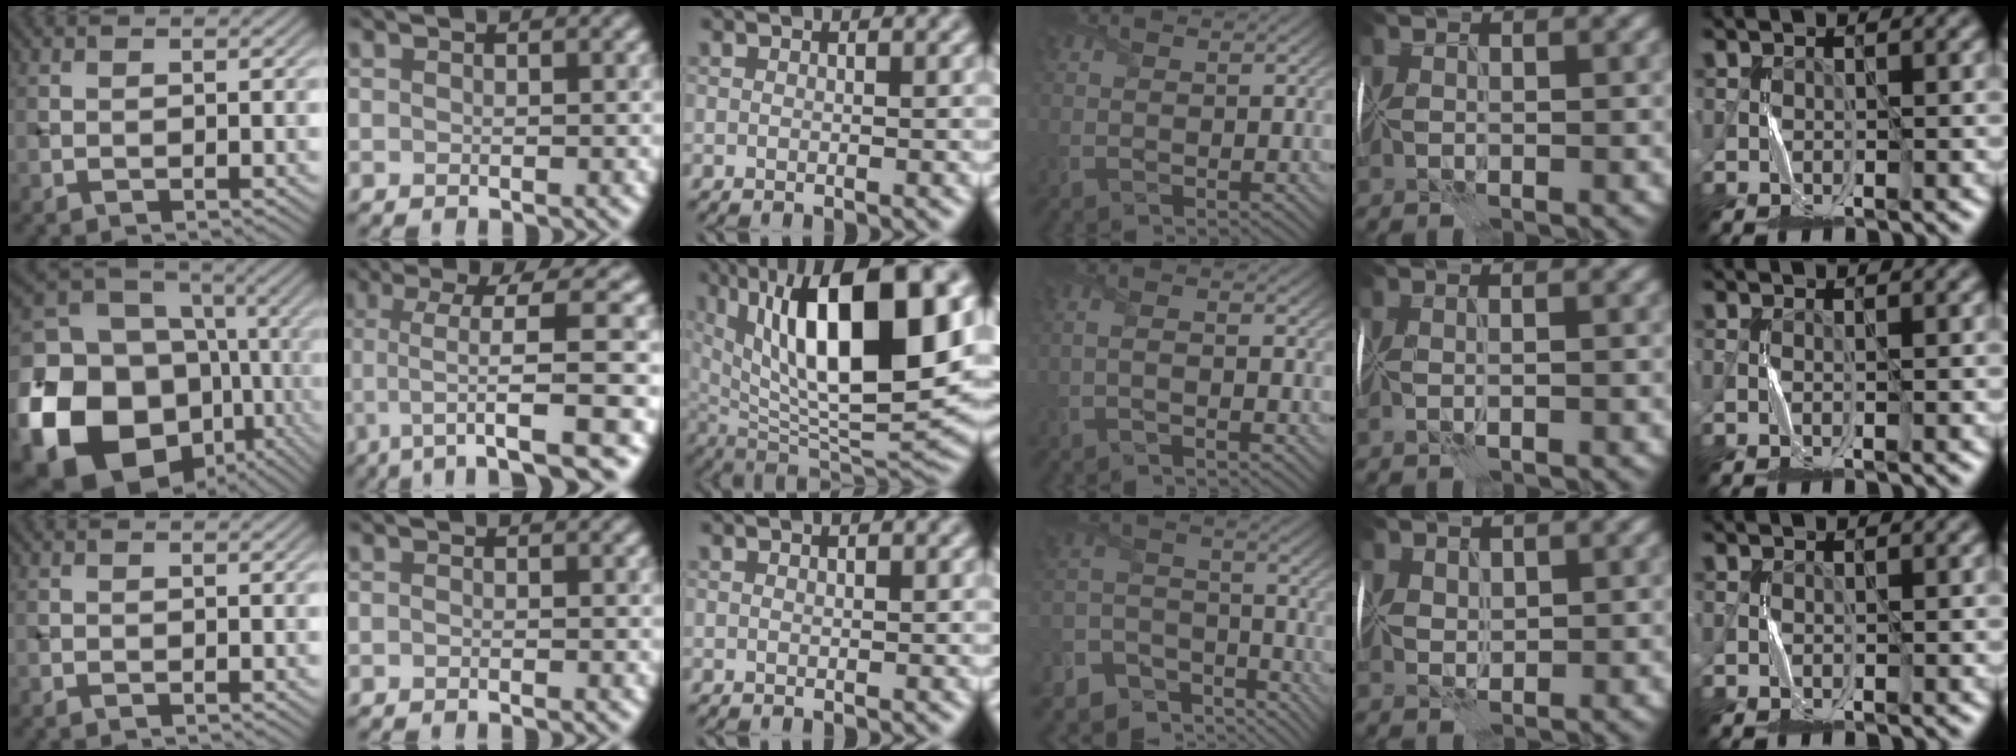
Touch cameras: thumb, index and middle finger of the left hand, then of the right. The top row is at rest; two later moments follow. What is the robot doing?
{"motion": "fold", "object": "memory foam"}